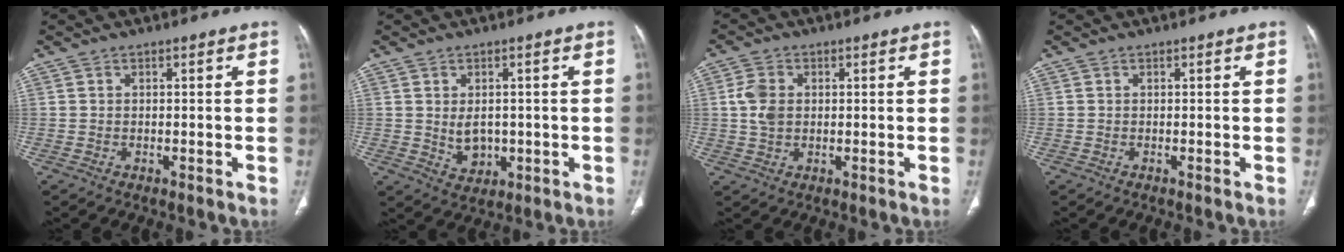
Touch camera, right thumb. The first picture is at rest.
{"total": 4.9, "force": [0.0, 3.6, 3.3], "torque": [-0.039, -0.007, 0.015]}
{"total": 4.9, "force": [0.5, 3.5, 3.4], "torque": [-0.071, 0.002, 0.009]}
{"total": 0.0}